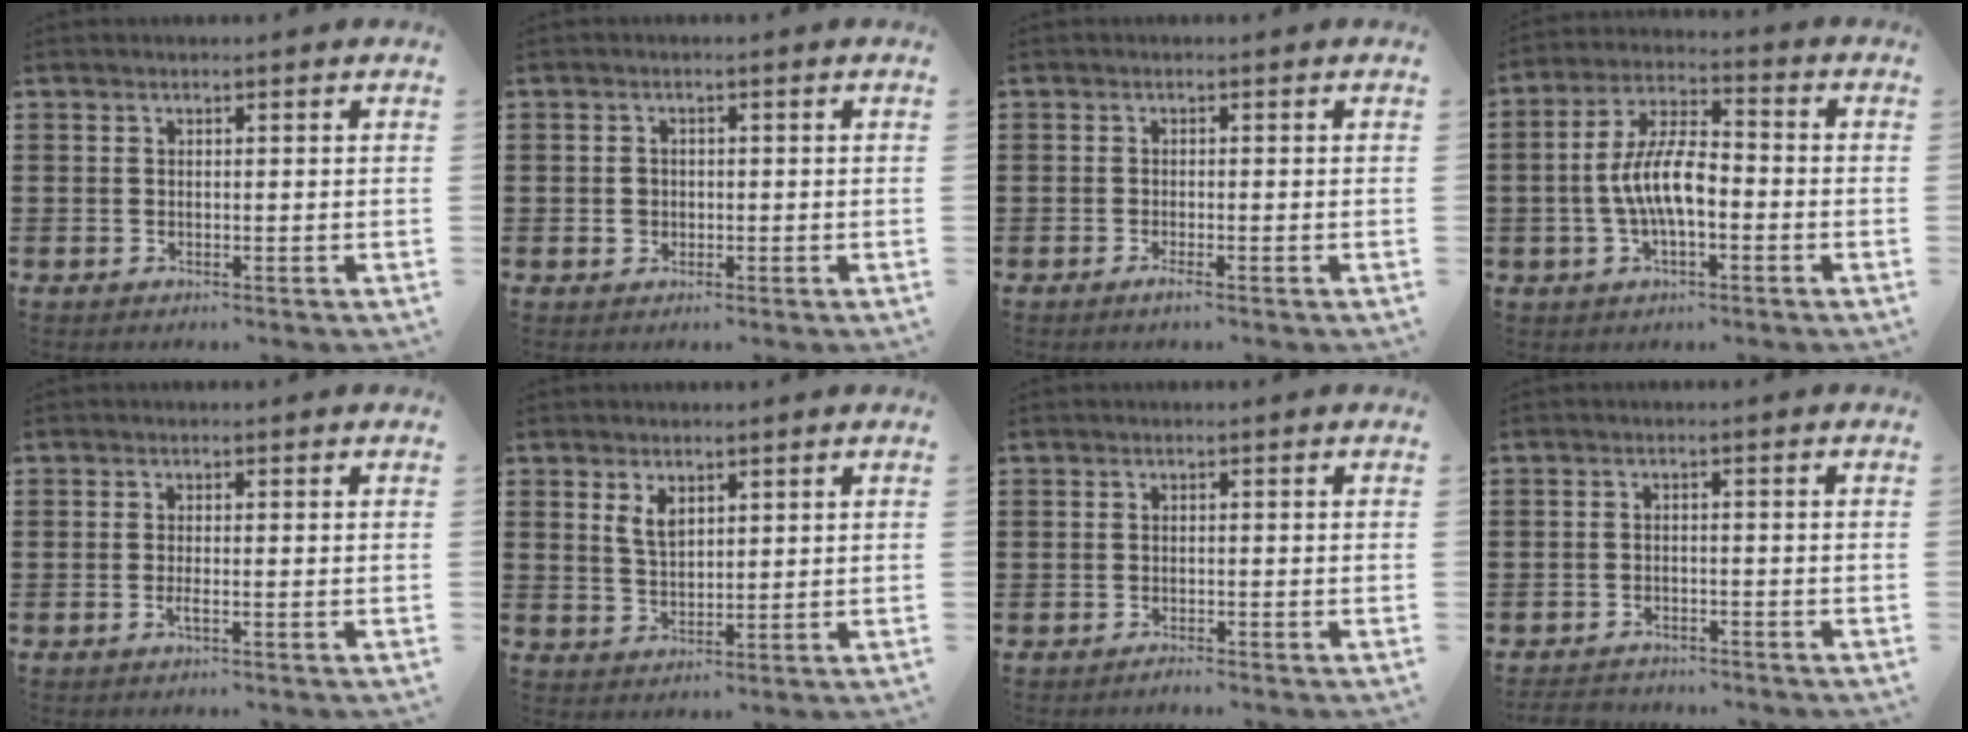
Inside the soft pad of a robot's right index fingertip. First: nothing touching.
{"total": 1.7, "force": [-0.4, 1.5, 0.6], "torque": [-0.015, 0.005, -0.010]}
{"total": 1.0, "force": [-0.8, 0.0, 0.6], "torque": [-0.012, -0.007, -0.014]}
{"total": 8.6, "force": [-1.8, 3.4, 7.7], "torque": [-0.168, -0.001, -0.039]}
{"total": 1.4, "force": [-0.6, 0.1, 1.2], "torque": [-0.031, -0.006, -0.013]}
{"total": 3.2, "force": [1.8, 1.7, 2.1], "torque": [-0.047, 0.004, 0.032]}
{"total": 0.9, "force": [-0.9, 0.1, 0.0], "torque": [-0.001, 0.000, -0.019]}
{"total": 2.1, "force": [-2.0, 0.4, 0.1], "torque": [-0.008, 0.000, -0.043]}